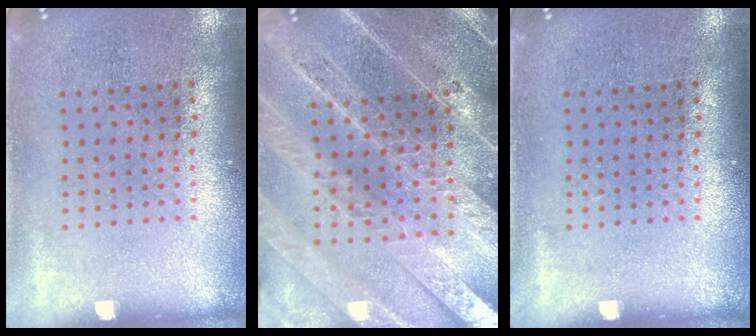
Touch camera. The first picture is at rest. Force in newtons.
{"total": 4.7, "press": 4.1, "slide": 2.2}
{"total": 0.0}